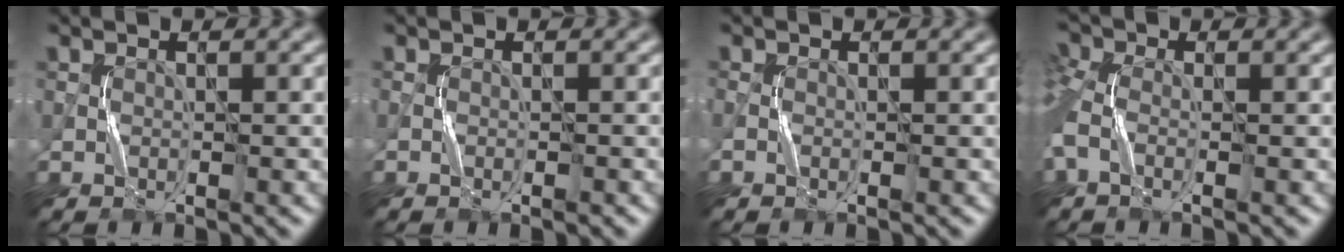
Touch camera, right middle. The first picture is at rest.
{"total": 0.5, "force": [-0.3, 0.2, 0.4], "torque": [-0.009, 0.001, -0.006]}
{"total": 0.5, "force": [-0.2, 0.3, 0.4], "torque": [-0.015, -0.001, -0.005]}
{"total": 4.4, "force": [-0.9, 2.6, 3.4], "torque": [-0.095, 0.000, -0.028]}